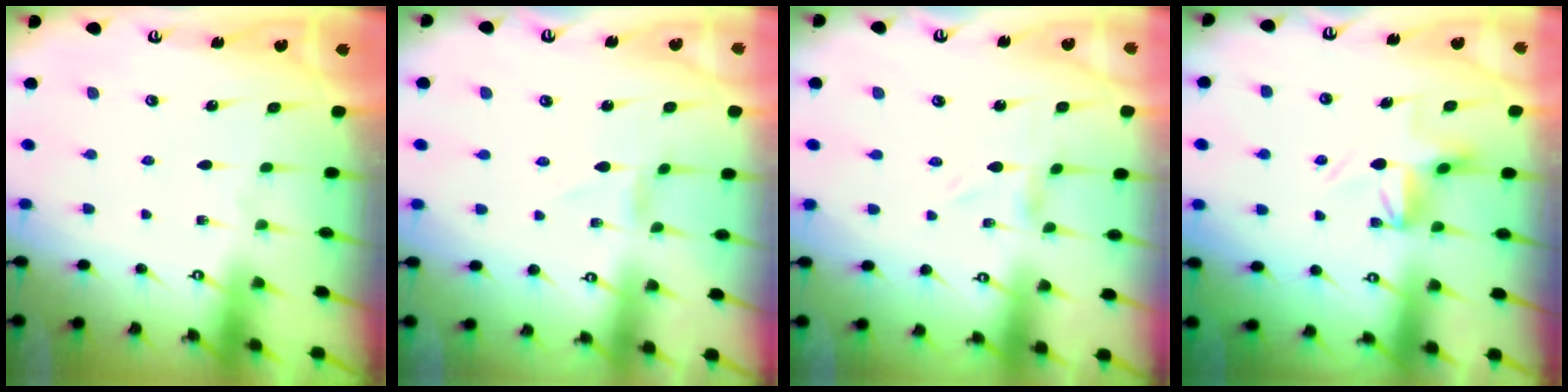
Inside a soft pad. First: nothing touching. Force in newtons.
{"total": 0.7, "press": 0.7, "slide": 0.1}
{"total": 1.0, "press": 1.0, "slide": 0.0}
{"total": 5.8, "press": 5.7, "slide": 0.7}